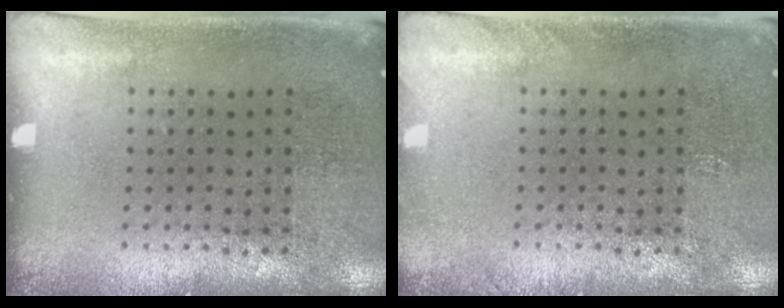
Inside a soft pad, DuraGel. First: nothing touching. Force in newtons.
{"total": 0.9, "press": 0.8, "slide": 0.2}